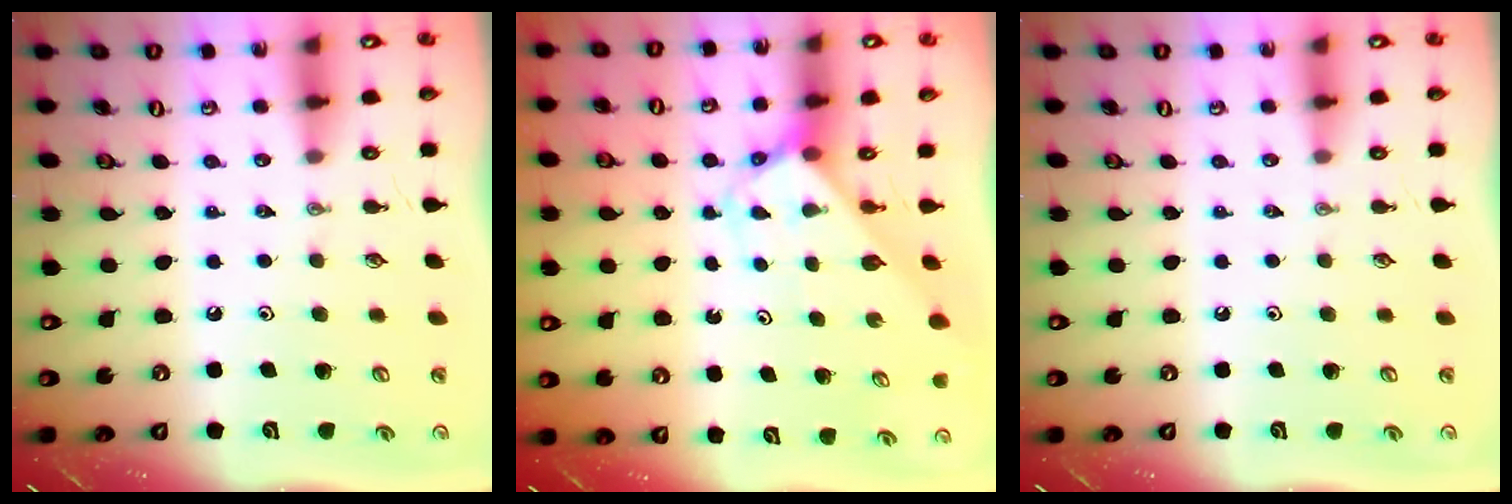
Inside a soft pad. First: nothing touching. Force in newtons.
{"total": 2.9, "press": 2.9, "slide": 0.1}
{"total": 0.0}